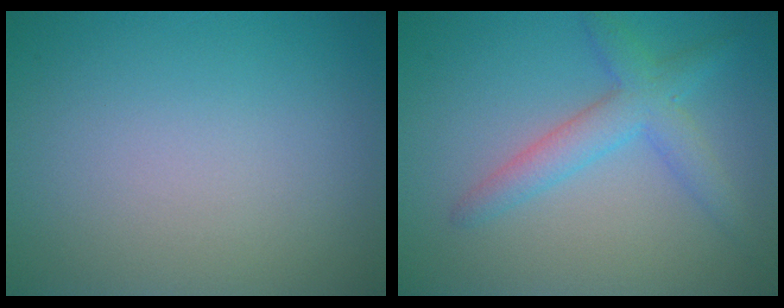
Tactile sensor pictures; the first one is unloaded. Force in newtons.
{"total": 3.5, "press": 3.5, "slide": 0.2}